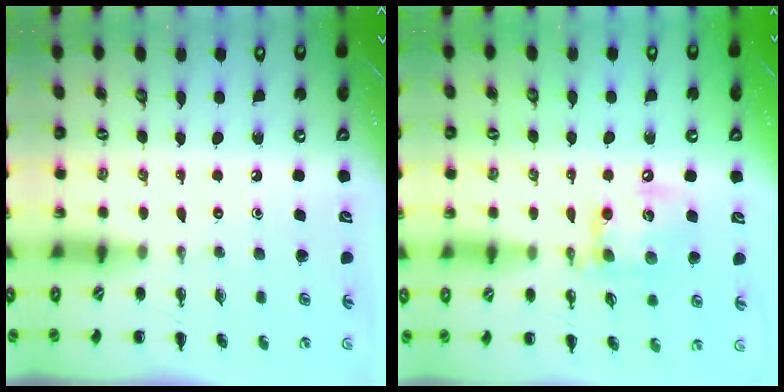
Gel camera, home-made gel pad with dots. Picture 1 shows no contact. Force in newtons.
{"total": 13.7, "press": 13.5, "slide": 2.3}